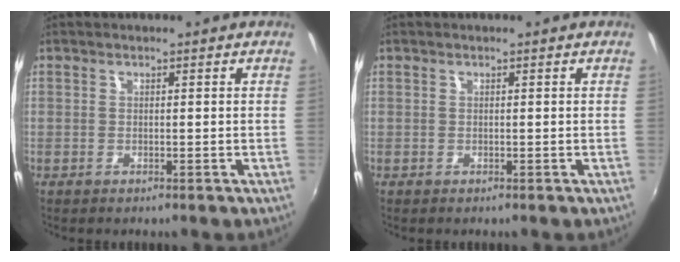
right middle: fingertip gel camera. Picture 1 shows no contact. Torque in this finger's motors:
{"motor_torque": [0.23, -0.23, 0.09, 0.00]}